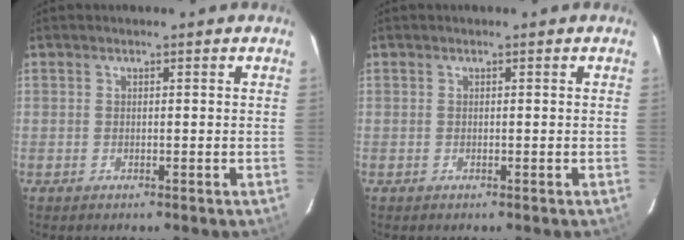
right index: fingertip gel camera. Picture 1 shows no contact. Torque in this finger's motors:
{"motor_torque": [-0.05, -0.01, 0.02, -0.01]}